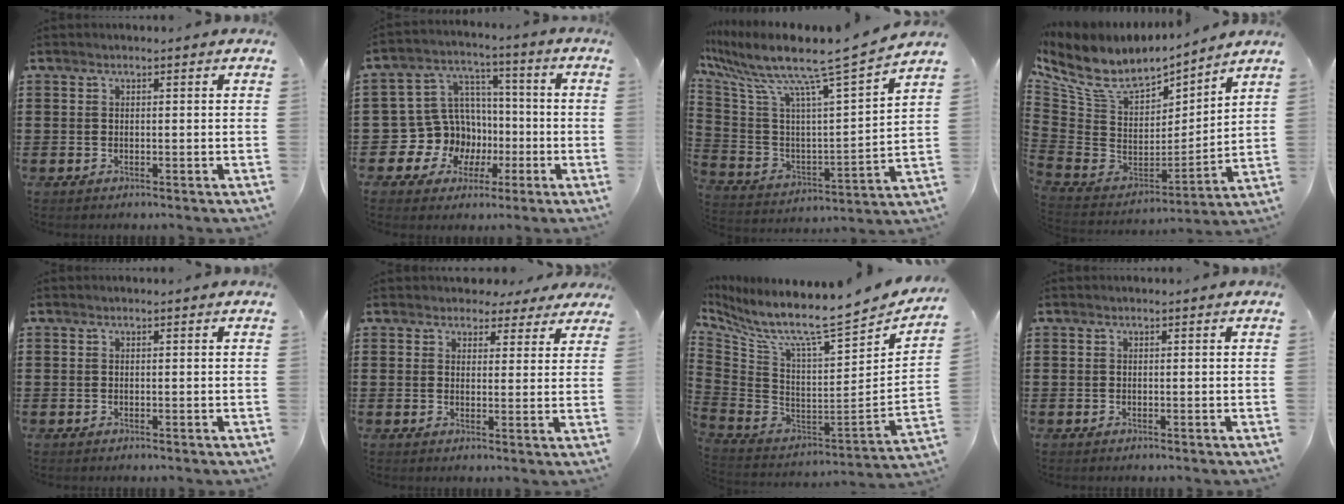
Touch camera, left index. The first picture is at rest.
{"total": 10.9, "force": [-2.4, 10.3, 2.4], "torque": [-0.107, 0.003, -0.032]}
{"total": 11.2, "force": [9.0, 0.5, 6.6], "torque": [-0.155, -0.068, 0.139]}
{"total": 8.5, "force": [5.7, 4.1, 4.7], "torque": [-0.120, -0.038, 0.102]}
{"total": 0.0}
{"total": 3.5, "force": [3.1, 1.4, 0.5], "torque": [-0.015, -0.002, 0.057]}
{"total": 8.9, "force": [6.8, 0.8, 5.6], "torque": [-0.125, -0.072, 0.110]}
{"total": 0.0}